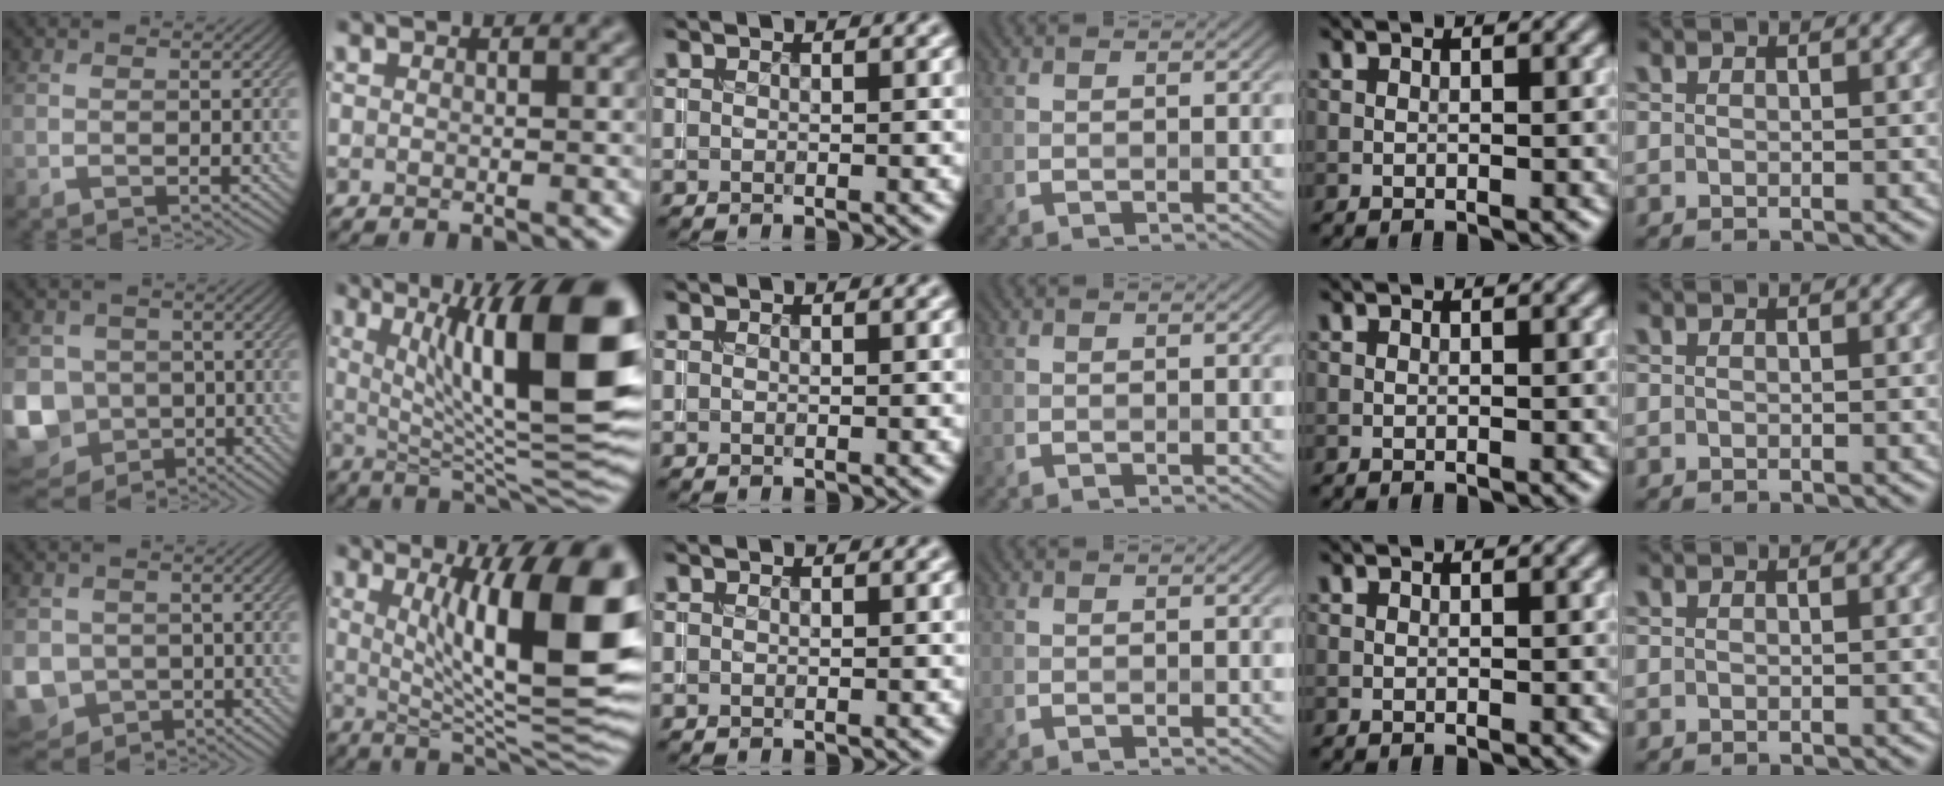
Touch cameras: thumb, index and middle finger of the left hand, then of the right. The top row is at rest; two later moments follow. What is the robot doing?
{"motion": "insert", "object": "coin"}